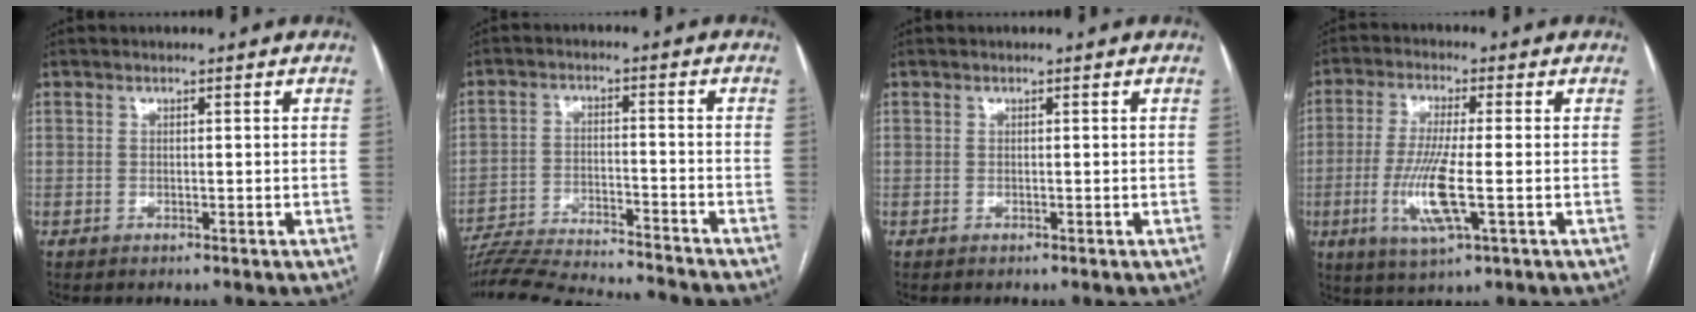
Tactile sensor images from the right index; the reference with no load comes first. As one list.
[{"total": 19.8, "force": [-18.7, 0.7, 6.5], "torque": [-0.129, -0.029, -0.280]}, {"total": 0.0}, {"total": 9.2, "force": [-2.0, 0.7, 8.9], "torque": [-0.192, -0.018, -0.038]}]